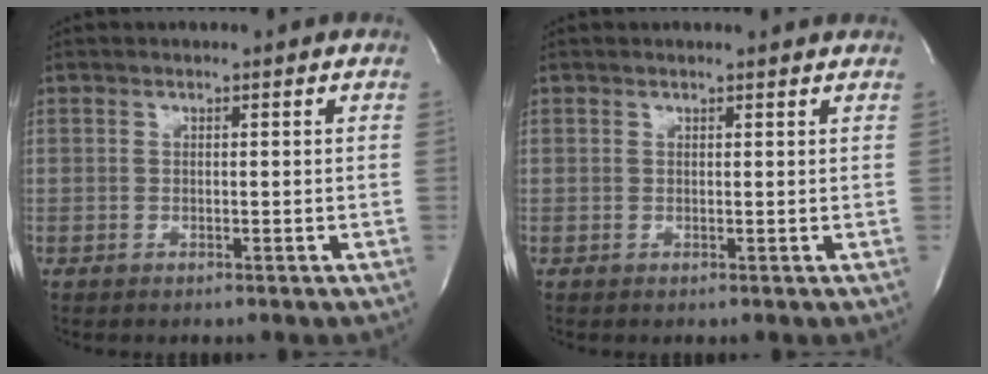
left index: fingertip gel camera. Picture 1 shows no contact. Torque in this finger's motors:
{"motor_torque": [0.62, -0.89, 0.12, 0.01]}